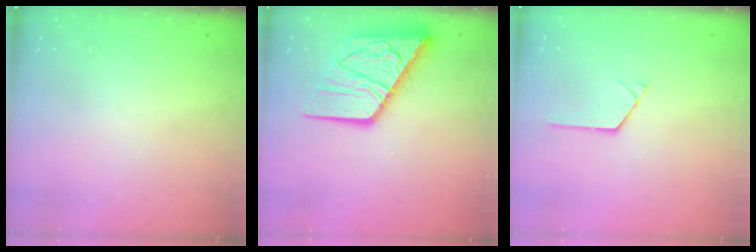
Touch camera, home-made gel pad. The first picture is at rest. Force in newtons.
{"total": 16.6, "press": 16.6, "slide": 1.2}
{"total": 1.2, "press": 1.2, "slide": 0.1}